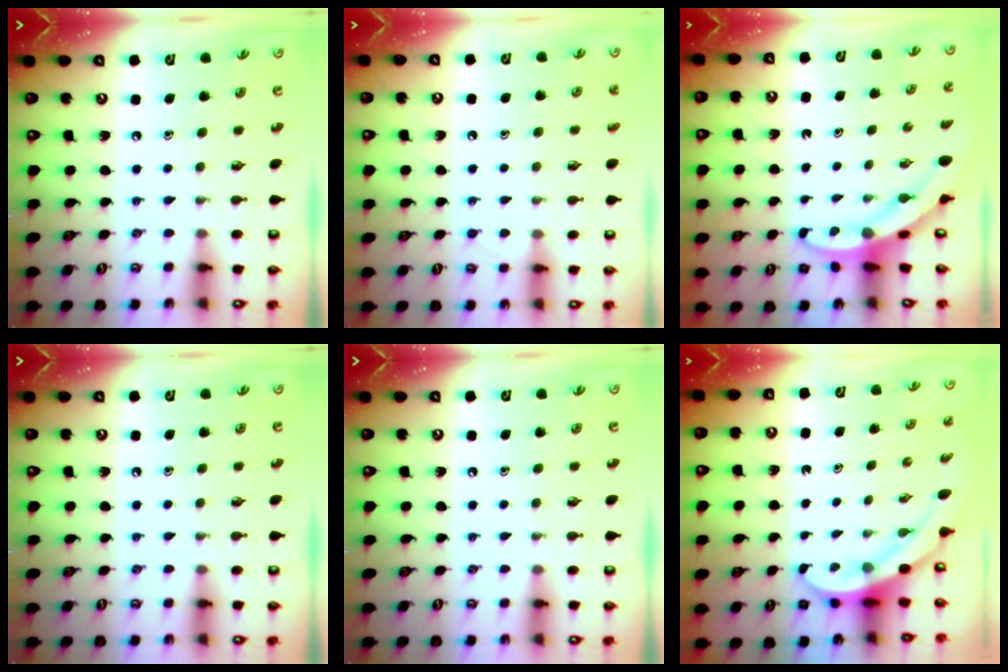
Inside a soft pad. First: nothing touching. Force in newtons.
{"total": 4.2, "press": 4.2, "slide": 0.4}
{"total": 3.3, "press": 3.3, "slide": 0.2}
{"total": 0.0}
{"total": 0.0}
{"total": 4.4, "press": 4.4, "slide": 0.3}